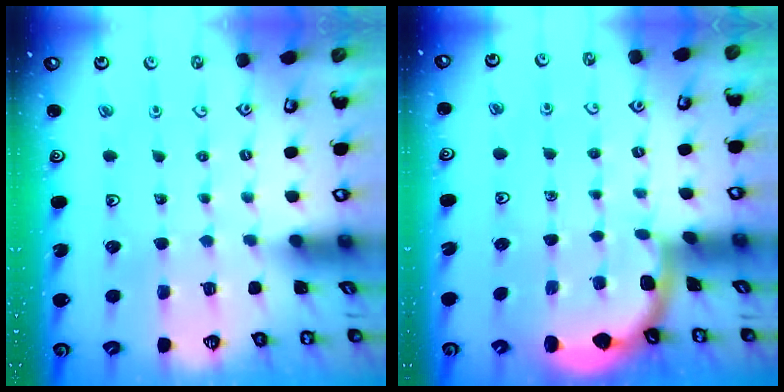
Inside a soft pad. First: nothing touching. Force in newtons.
{"total": 1.7, "press": 1.7, "slide": 0.0}